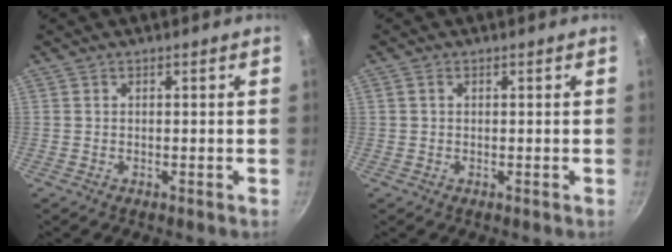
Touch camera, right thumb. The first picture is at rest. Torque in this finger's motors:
{"motor_torque": [0.21, -0.47, -0.32, -0.04, -0.06]}